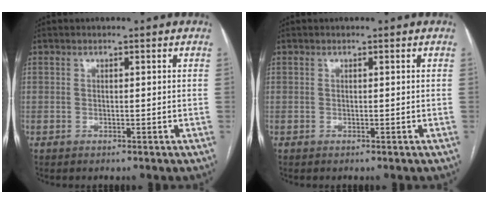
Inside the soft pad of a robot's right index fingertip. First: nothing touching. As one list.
[{"total": 0.0}]